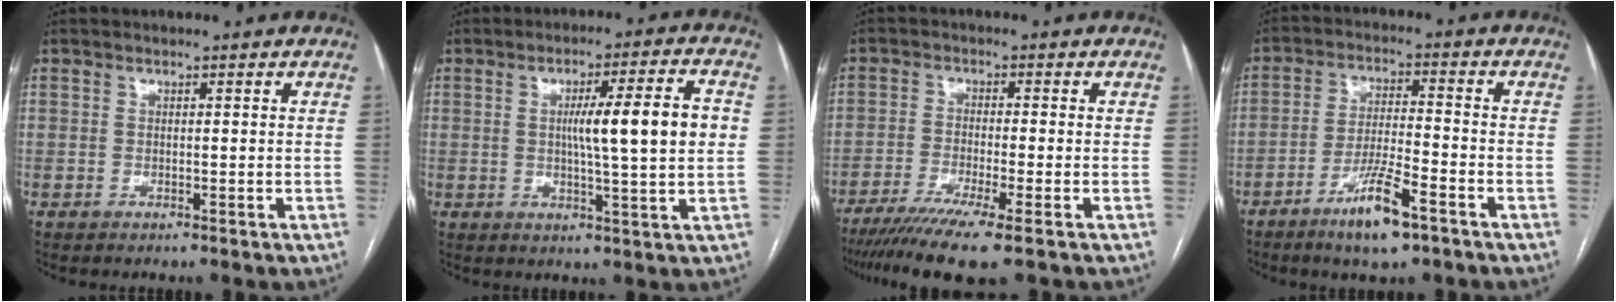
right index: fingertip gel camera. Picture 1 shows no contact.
{"total": 10.8, "force": [1.0, -0.2, 10.7], "torque": [-0.163, 0.007, 0.015]}
{"total": 10.0, "force": [-7.1, -0.6, 7.0], "torque": [-0.112, -0.024, -0.115]}
{"total": 8.7, "force": [-5.4, 1.0, 6.7], "torque": [-0.128, -0.010, -0.094]}